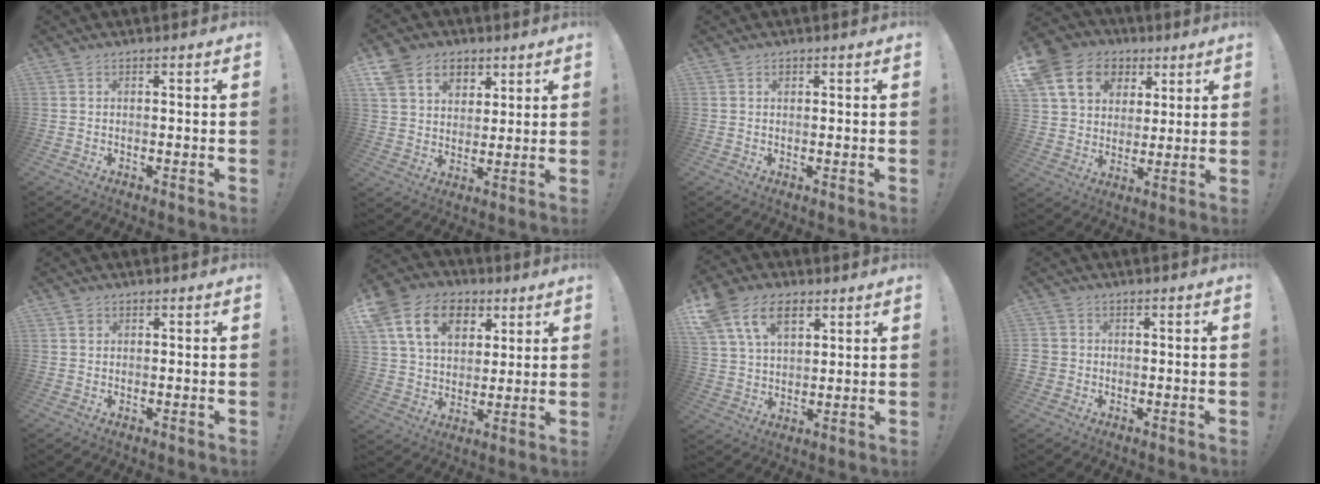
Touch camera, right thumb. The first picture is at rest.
{"total": 11.8, "force": [6.3, 8.9, 4.4], "torque": [-0.073, -0.025, 0.125]}
{"total": 0.7, "force": [0.5, 0.5, 0.0], "torque": [0.007, 0.000, 0.008]}
{"total": 16.3, "force": [7.2, 12.7, 7.3], "torque": [-0.115, -0.019, 0.152]}
{"total": 1.3, "force": [0.6, 1.1, 0.1], "torque": [0.003, 0.001, 0.010]}
{"total": 17.5, "force": [7.6, 12.6, 9.6], "torque": [-0.148, -0.021, 0.145]}
{"total": 14.6, "force": [7.3, 9.6, 8.3], "torque": [-0.151, -0.011, 0.143]}
{"total": 3.1, "force": [-0.7, 2.9, 0.9], "torque": [-0.009, 0.008, -0.011]}